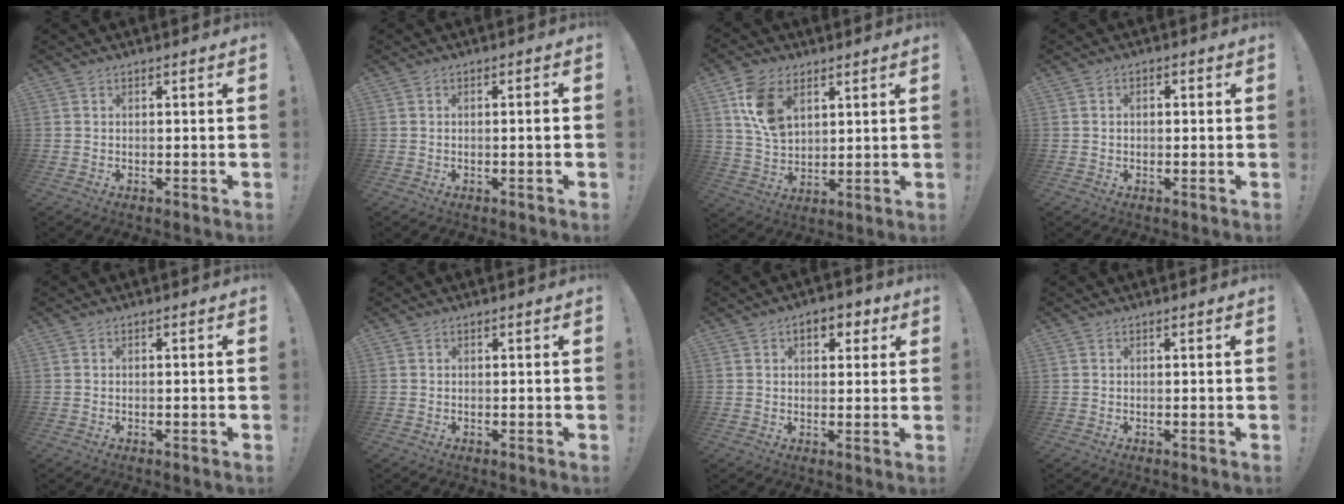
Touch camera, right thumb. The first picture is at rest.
{"total": 1.8, "force": [-0.3, -0.3, 1.8], "torque": [-0.023, -0.002, -0.008]}
{"total": 12.0, "force": [5.5, 7.8, 7.4], "torque": [-0.135, -0.009, 0.106]}
{"total": 1.3, "force": [-0.4, 0.8, 1.0], "torque": [-0.012, 0.002, -0.009]}
{"total": 0.6, "force": [-0.4, -0.4, 0.2], "torque": [-0.003, -0.003, -0.006]}
{"total": 0.0}
{"total": 5.6, "force": [2.3, 3.5, 3.7], "torque": [-0.046, 0.001, 0.036]}
{"total": 0.0}